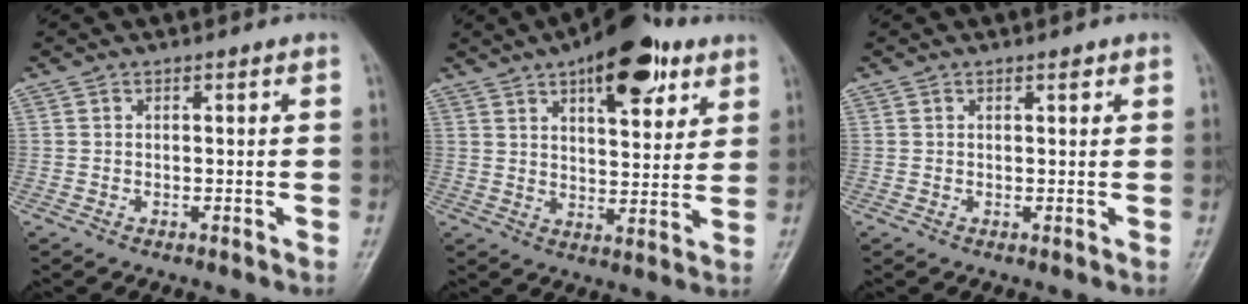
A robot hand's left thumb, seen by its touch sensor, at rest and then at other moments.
{"total": 15.9, "force": [8.8, 6.9, 11.3], "torque": [-0.122, -0.028, 0.127]}
{"total": 1.0, "force": [0.6, 0.4, 0.7], "torque": [-0.006, -0.002, 0.008]}